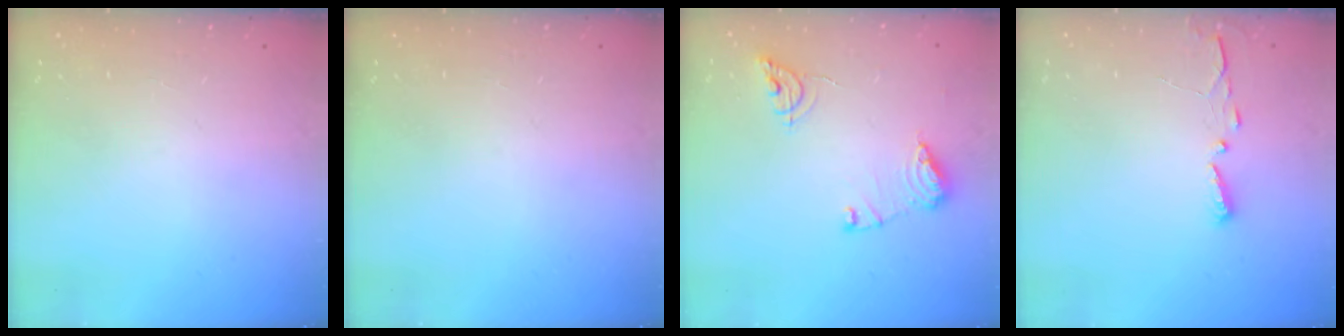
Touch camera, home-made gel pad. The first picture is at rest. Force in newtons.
{"total": 0.0}
{"total": 10.2, "press": 10.2, "slide": 0.6}
{"total": 3.1, "press": 3.1, "slide": 0.3}